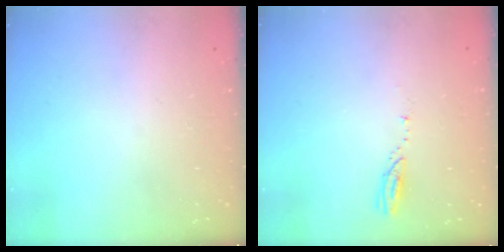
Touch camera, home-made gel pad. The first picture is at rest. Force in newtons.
{"total": 2.9, "press": 2.9, "slide": 0.2}